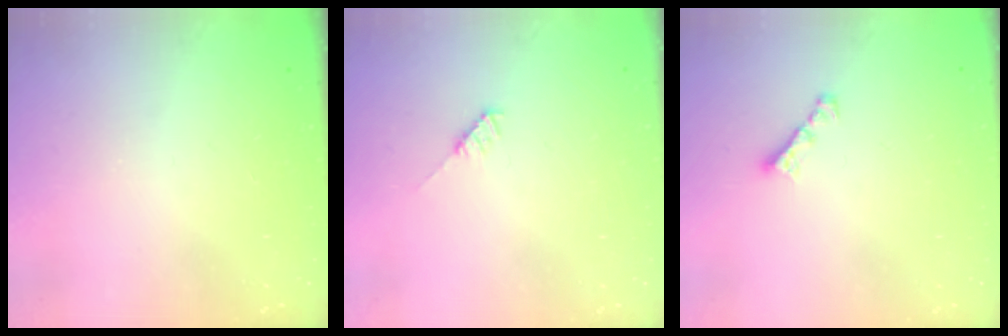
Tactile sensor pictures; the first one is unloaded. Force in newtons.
{"total": 4.1, "press": 4.1, "slide": 0.3}
{"total": 1.7, "press": 1.6, "slide": 0.5}